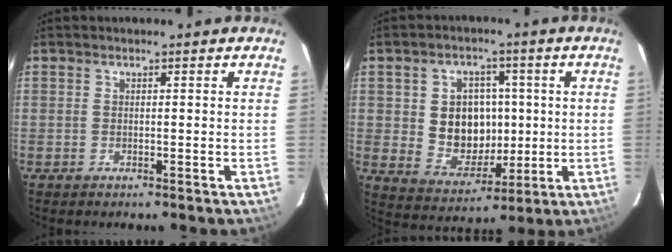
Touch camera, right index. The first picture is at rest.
{"total": 10.6, "force": [0.5, 9.1, 5.4], "torque": [-0.115, 0.012, 0.028]}